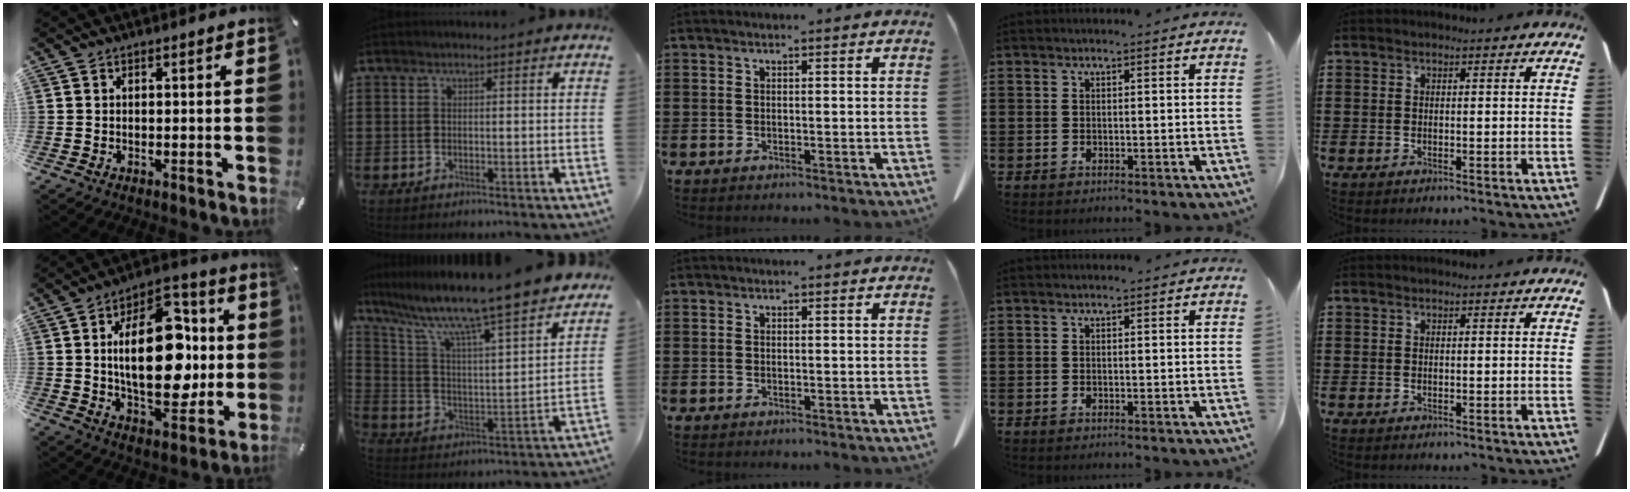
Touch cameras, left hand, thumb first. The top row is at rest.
{"thumb": {"total": 23.1, "force": [1.8, 13.1, 19.0], "torque": [-0.307, -0.005, 0.027]}, "index": {"total": 9.9, "force": [8.5, -0.5, 5.1], "torque": [-0.134, -0.069, 0.134]}}